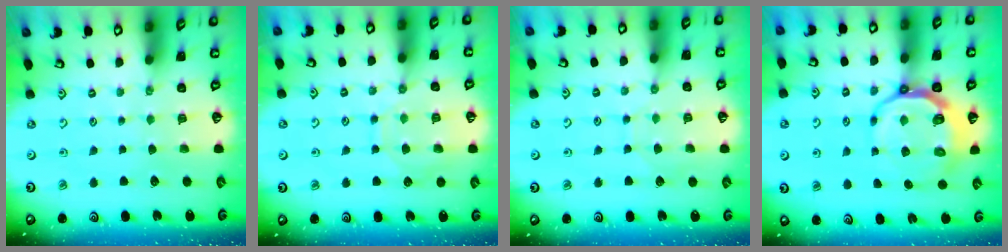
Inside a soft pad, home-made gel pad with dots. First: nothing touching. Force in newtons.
{"total": 10.3, "press": 10.2, "slide": 0.9}
{"total": 5.8, "press": 5.8, "slide": 0.6}
{"total": 9.8, "press": 9.2, "slide": 3.5}